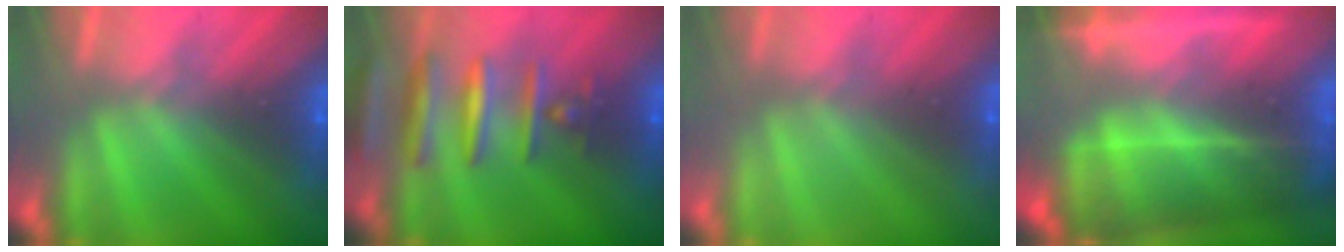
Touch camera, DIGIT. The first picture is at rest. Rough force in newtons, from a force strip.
{"total": 7.3}
{"total": 3.1}
{"total": 5.6}